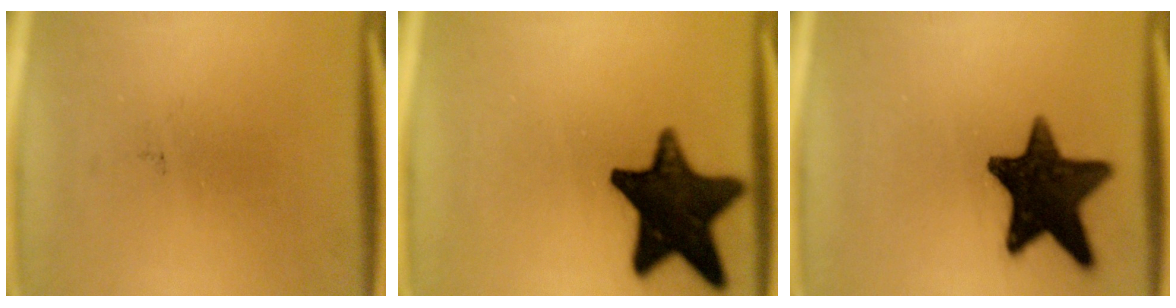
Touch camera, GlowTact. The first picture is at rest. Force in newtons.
{"total": 17.0}
{"total": 15.6}